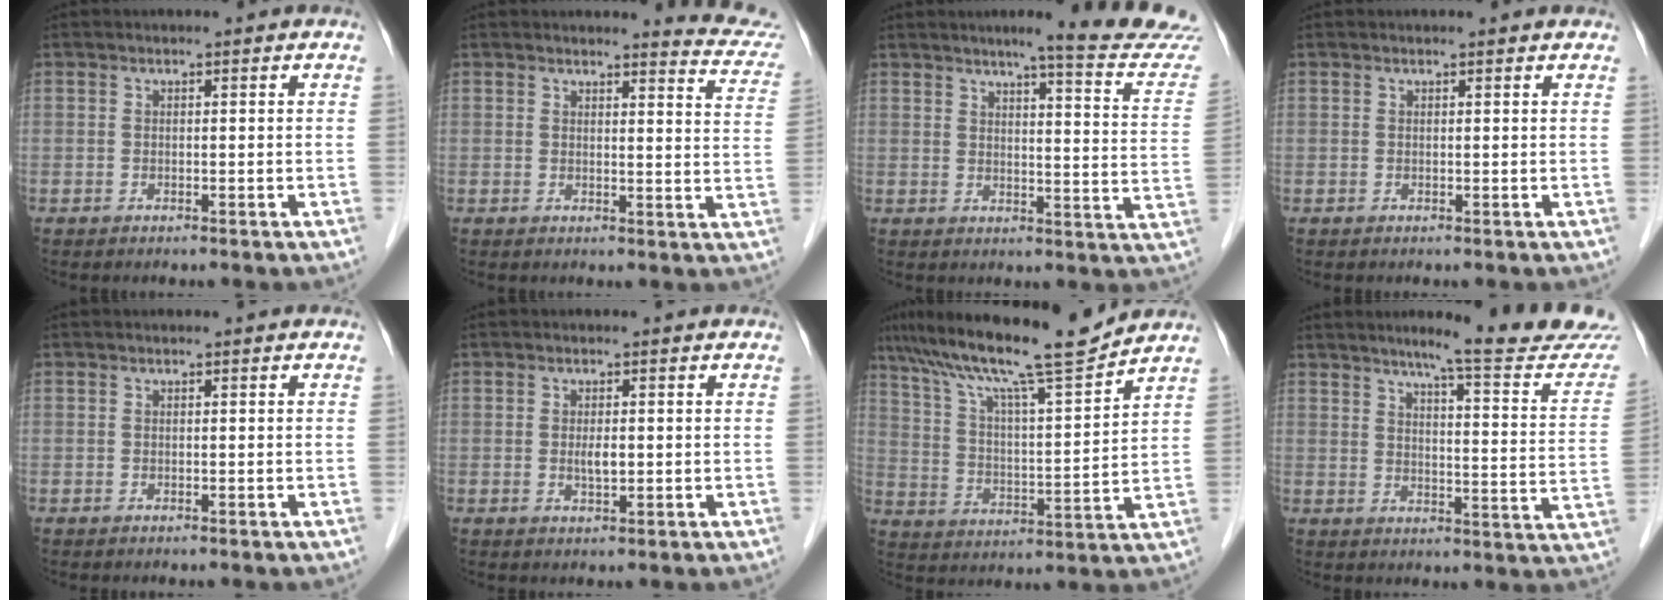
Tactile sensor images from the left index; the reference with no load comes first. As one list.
[{"total": 7.5, "force": [7.5, 0.4, 0.6], "torque": [0.002, -0.052, 0.058]}, {"total": 14.1, "force": [13.1, -1.0, 5.1], "torque": [-0.060, -0.072, 0.141]}, {"total": 1.3, "force": [1.3, 0.2, 0.3], "torque": [-0.013, 0.007, 0.012]}, {"total": 0.0}, {"total": 1.9, "force": [0.0, 0.7, 1.8], "torque": [-0.036, -0.001, 0.000]}, {"total": 15.9, "force": [13.4, -0.2, 8.5], "torque": [-0.149, 0.006, 0.221]}, {"total": 17.3, "force": [15.6, -0.4, 7.5], "torque": [-0.095, -0.067, 0.184]}]